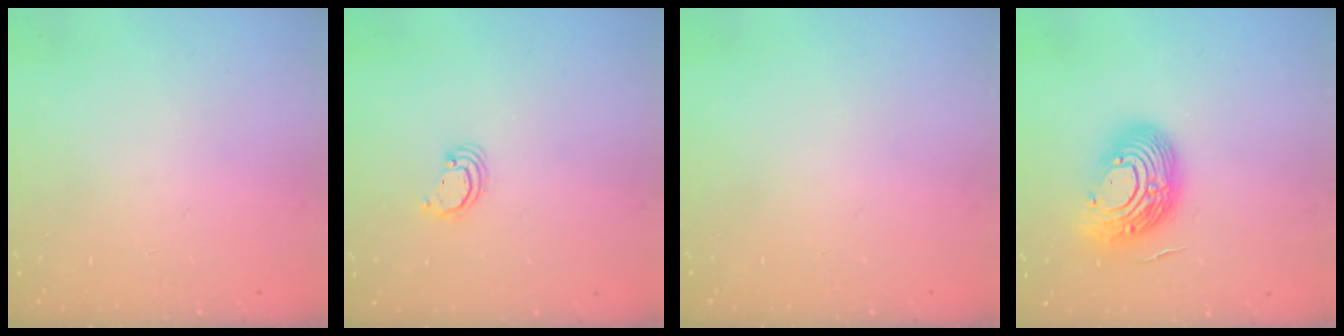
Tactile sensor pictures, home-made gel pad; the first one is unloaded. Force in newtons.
{"total": 2.2, "press": 2.2, "slide": 0.2}
{"total": 0.0}
{"total": 14.6, "press": 14.5, "slide": 1.7}